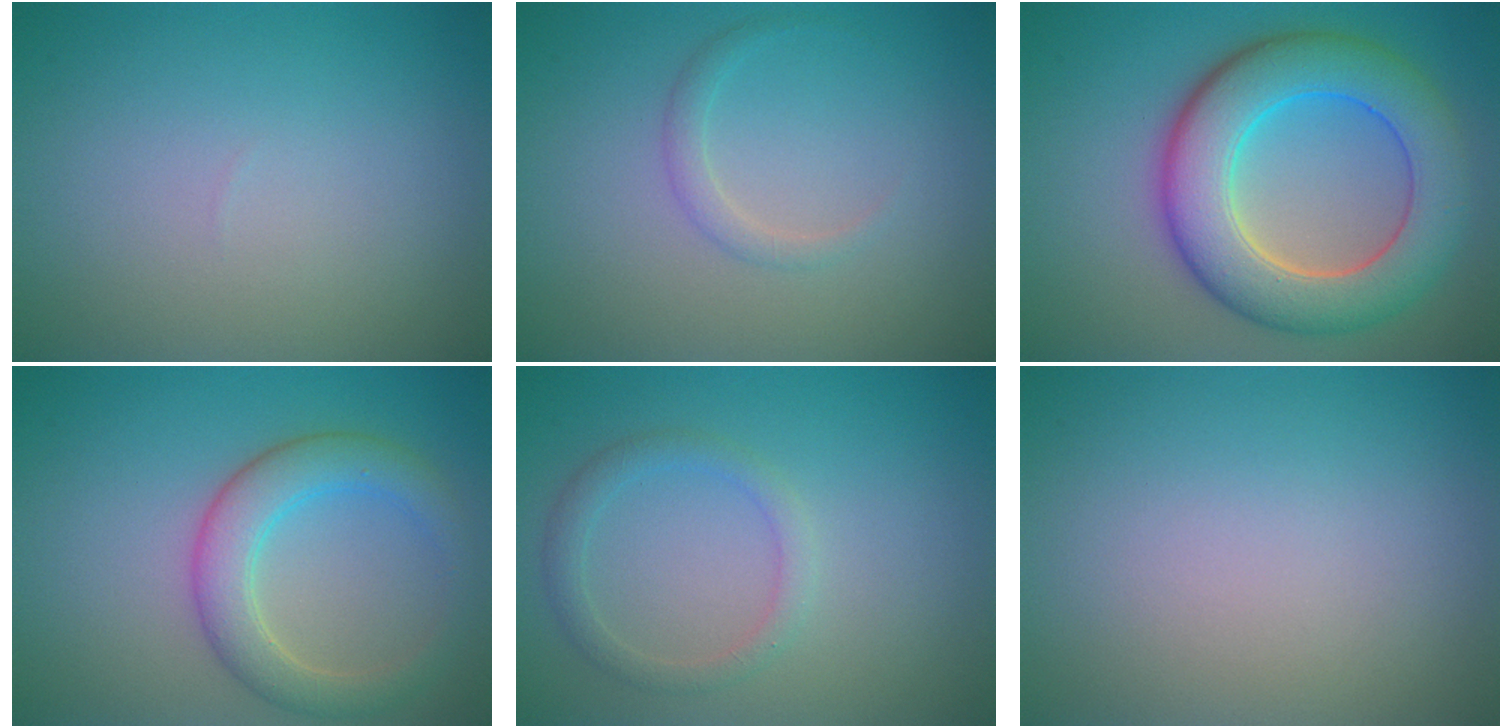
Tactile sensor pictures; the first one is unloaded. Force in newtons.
{"total": 1.2, "press": 1.2, "slide": 0.1}
{"total": 9.1, "press": 9.1, "slide": 0.5}
{"total": 4.4, "press": 4.4, "slide": 0.4}
{"total": 1.8, "press": 1.8, "slide": 0.1}
{"total": 0.0}